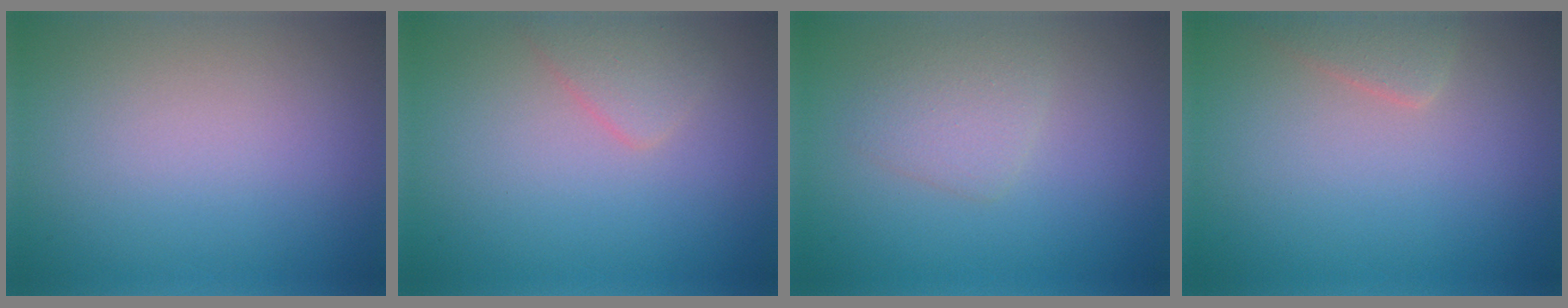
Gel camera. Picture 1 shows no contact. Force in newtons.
{"total": 1.8, "press": 1.8, "slide": 0.1}
{"total": 2.1, "press": 2.1, "slide": 0.1}
{"total": 1.7, "press": 1.7, "slide": 0.1}